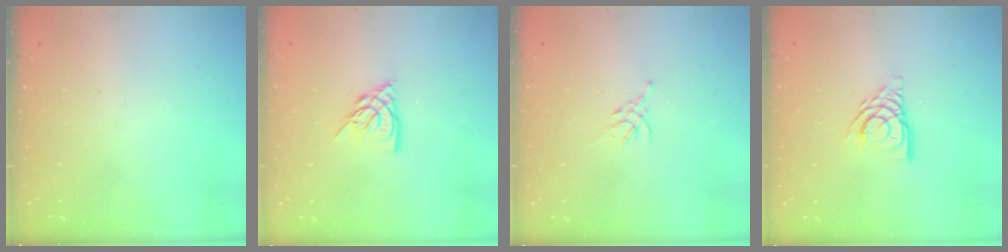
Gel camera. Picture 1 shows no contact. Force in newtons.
{"total": 6.1, "press": 6.1, "slide": 0.4}
{"total": 1.9, "press": 1.8, "slide": 0.5}
{"total": 9.4, "press": 9.4, "slide": 1.1}